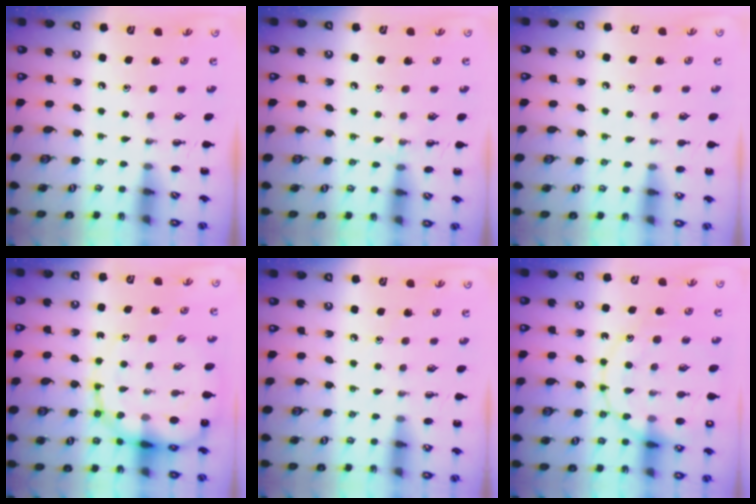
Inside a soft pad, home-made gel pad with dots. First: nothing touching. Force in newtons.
{"total": 6.1, "press": 5.8, "slide": 1.9}
{"total": 5.6, "press": 5.3, "slide": 1.9}
{"total": 14.1, "press": 13.6, "slide": 3.5}
{"total": 6.5, "press": 6.2, "slide": 2.1}
{"total": 16.5, "press": 16.3, "slide": 2.2}